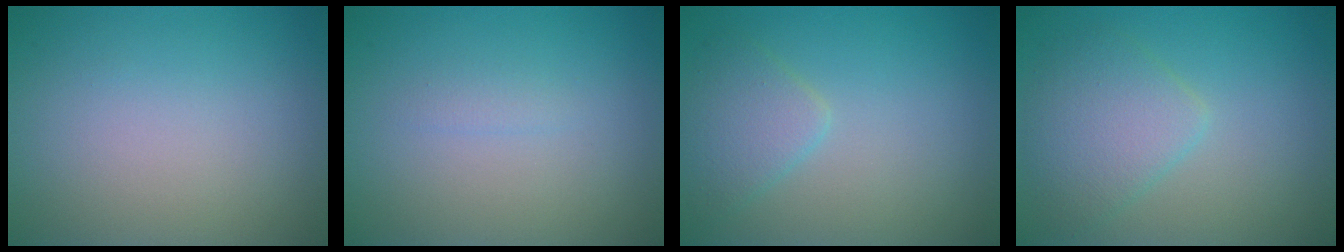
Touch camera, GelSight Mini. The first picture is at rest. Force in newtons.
{"total": 0.7, "press": 0.7, "slide": 0.0}
{"total": 2.6, "press": 2.6, "slide": 0.1}
{"total": 3.7, "press": 3.7, "slide": 0.0}